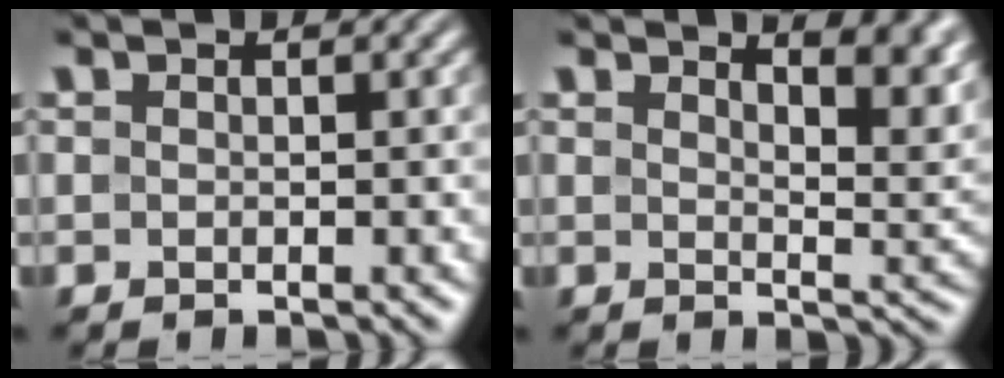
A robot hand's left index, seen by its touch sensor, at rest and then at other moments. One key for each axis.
{"total": 7.3, "fx": 5.1, "fy": 2.6, "fz": 4.6, "tx": -0.036, "ty": 0.013, "tz": 0.058}